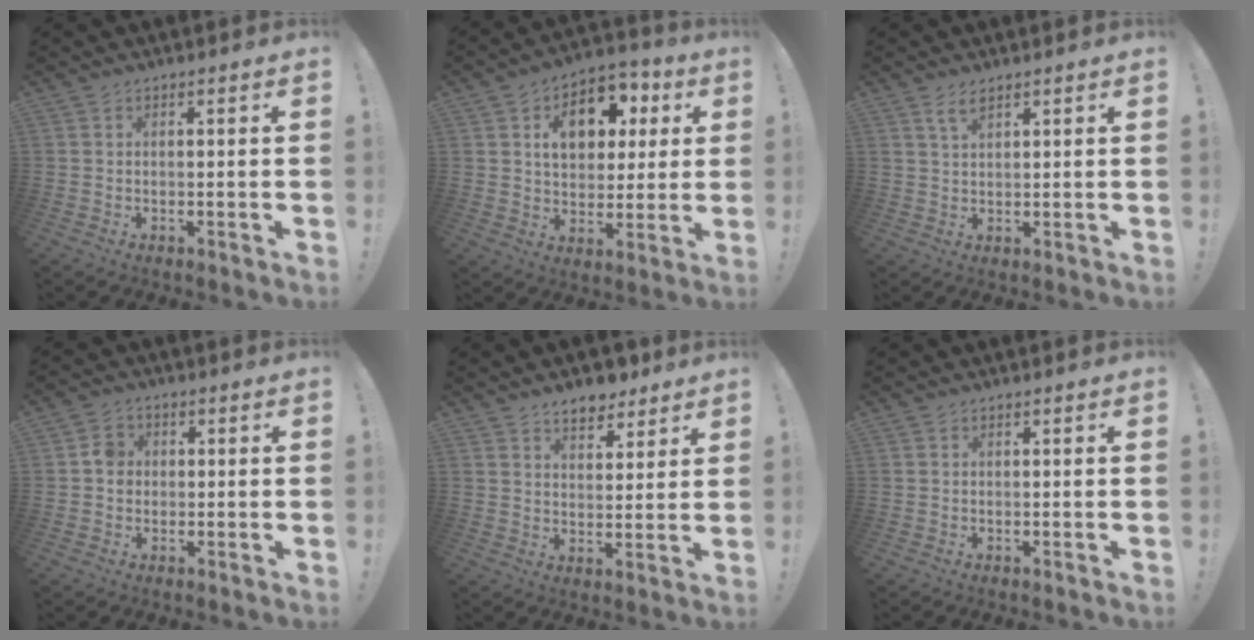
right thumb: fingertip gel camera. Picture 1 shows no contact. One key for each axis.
{"total": 14.0, "fx": 4.7, "fy": 10.1, "fz": 8.5, "tx": -0.120, "ty": -0.013, "tz": 0.087}
{"total": 3.5, "fx": 2.3, "fy": 1.4, "fz": 2.3, "tx": -0.042, "ty": -0.007, "tz": 0.041}
{"total": 4.5, "fx": 0.0, "fy": 4.0, "fz": 2.0, "tx": -0.026, "ty": 0.008, "tz": -0.001}
{"total": 7.8, "fx": 6.0, "fy": 4.1, "fz": 2.9, "tx": -0.038, "ty": -0.034, "tz": 0.110}
{"total": 0.0}